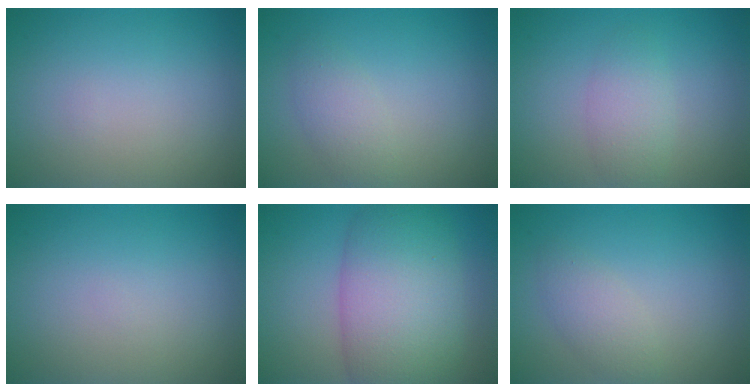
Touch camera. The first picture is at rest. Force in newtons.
{"total": 2.2, "press": 2.2, "slide": 0.1}
{"total": 2.4, "press": 2.4, "slide": 0.1}
{"total": 0.0}
{"total": 10.3, "press": 10.3, "slide": 0.2}
{"total": 2.1, "press": 2.1, "slide": 0.1}